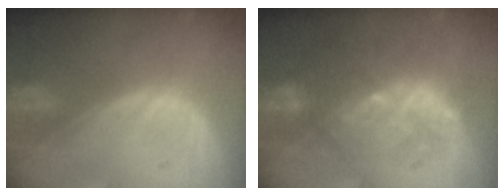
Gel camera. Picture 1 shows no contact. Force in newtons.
{"total": 9.1, "press": 8.4, "slide": 3.5}